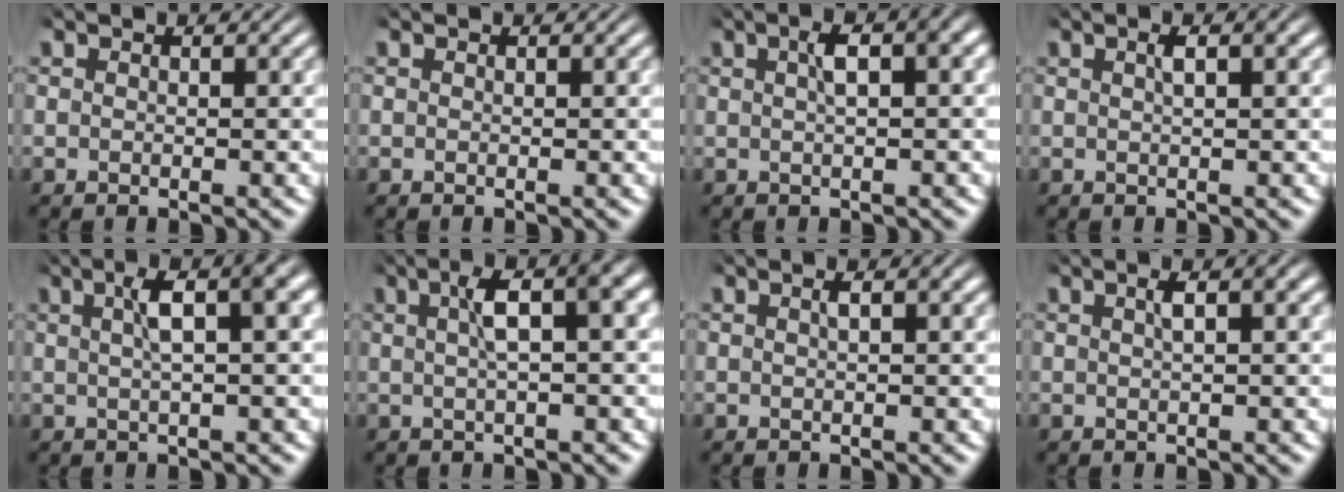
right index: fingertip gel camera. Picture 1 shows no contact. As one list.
[{"total": 0.0}, {"total": 2.5, "force": [0.6, 0.0, 2.4], "torque": [-0.035, 0.016, 0.007]}, {"total": 1.1, "force": [0.3, -0.3, 1.0], "torque": [-0.017, 0.008, 0.006]}, {"total": 4.1, "force": [1.0, 0.2, 4.0], "torque": [-0.057, 0.022, 0.013]}, {"total": 4.7, "force": [0.8, 0.5, 4.6], "torque": [-0.063, 0.024, 0.010]}, {"total": 0.7, "force": [0.1, 0.0, 0.7], "torque": [-0.015, 0.008, 0.001]}, {"total": 1.4, "force": [0.4, -0.4, 1.3], "torque": [-0.021, 0.010, 0.006]}]